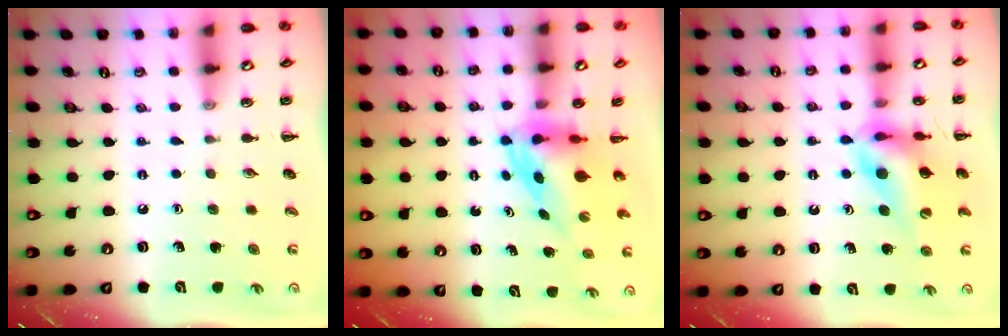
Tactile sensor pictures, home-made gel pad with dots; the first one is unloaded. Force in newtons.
{"total": 4.0, "press": 3.9, "slide": 1.0}
{"total": 12.2, "press": 11.6, "slide": 3.8}